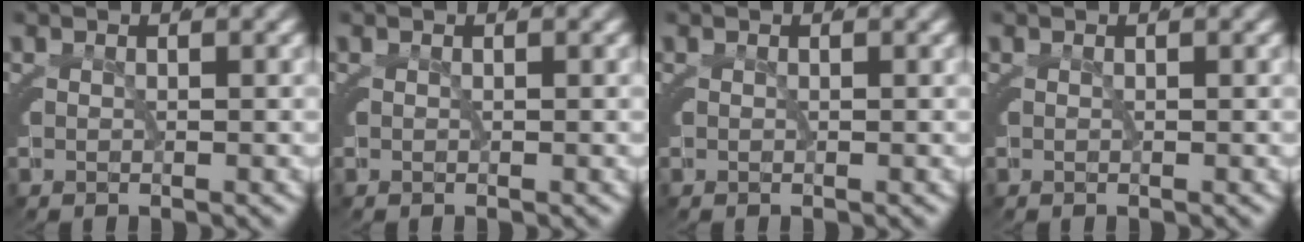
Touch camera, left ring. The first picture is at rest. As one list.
[{"total": 0.0}, {"total": 0.0}, {"total": 0.0}]